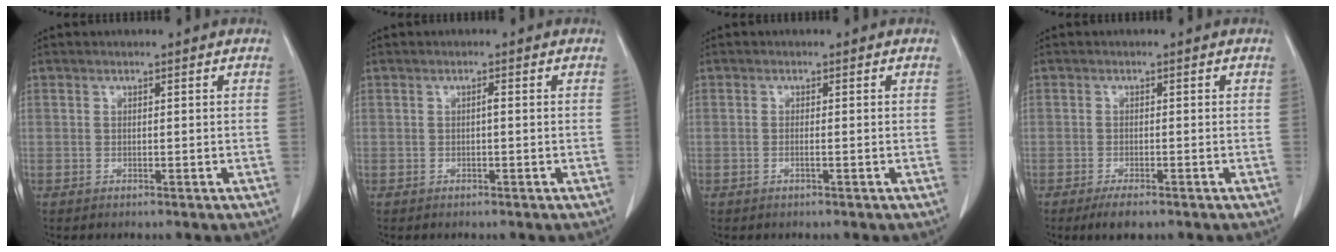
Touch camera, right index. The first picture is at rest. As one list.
[{"total": 0.6, "force": [-0.1, 0.1, 0.6], "torque": [-0.011, 0.002, -0.001]}, {"total": 0.8, "force": [-0.2, 0.0, 0.7], "torque": [-0.015, 0.000, -0.003]}, {"total": 2.9, "force": [-2.1, 0.8, 2.0], "torque": [-0.038, -0.005, -0.032]}]